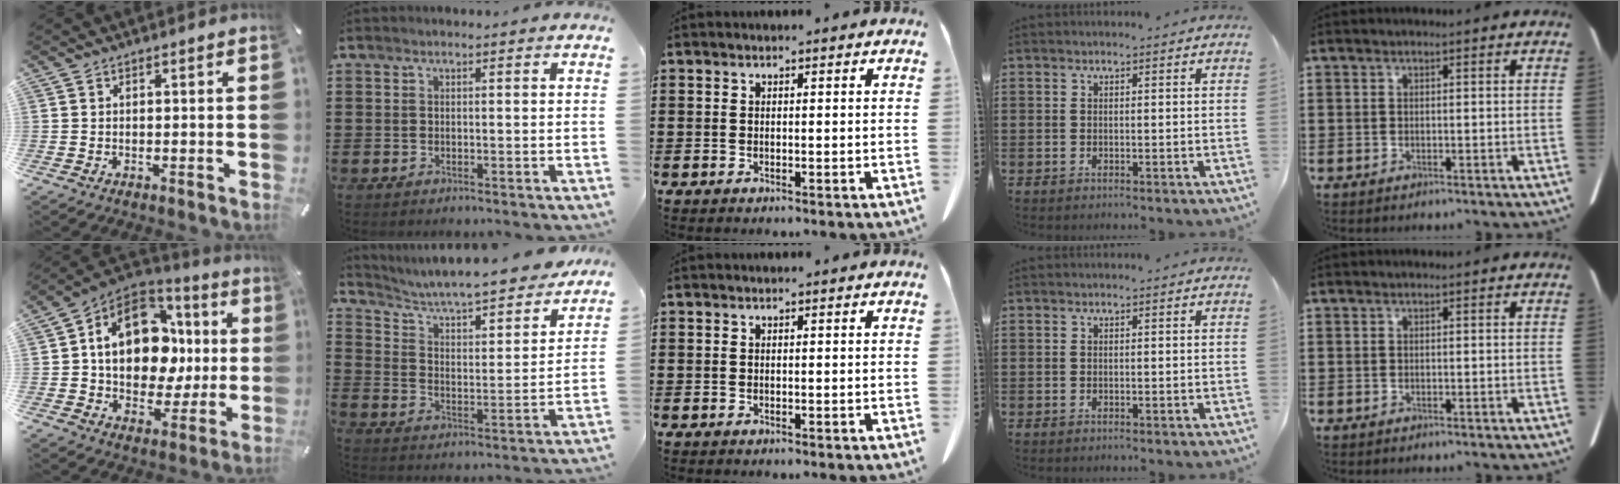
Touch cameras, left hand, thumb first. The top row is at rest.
{"thumb": {"total": 19.0, "force": [2.6, 13.6, 13.0], "torque": [-0.218, -0.011, 0.046]}, "index": {"total": 5.2, "force": [4.9, 0.0, 1.8], "torque": [-0.059, -0.046, 0.074]}}